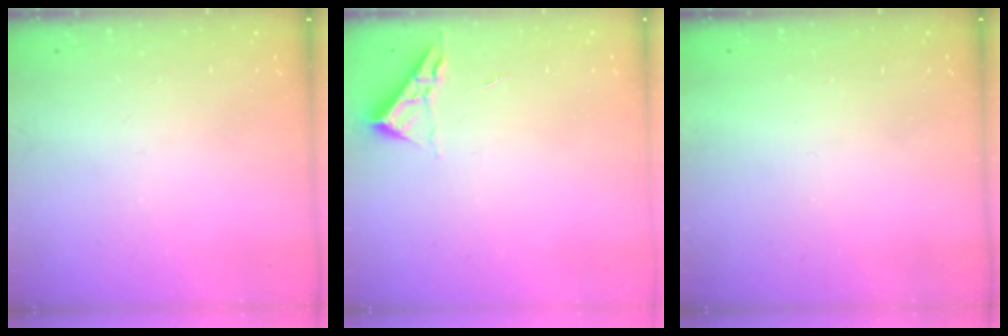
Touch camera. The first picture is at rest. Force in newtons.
{"total": 3.5, "press": 3.4, "slide": 0.5}
{"total": 1.7, "press": 1.7, "slide": 0.1}